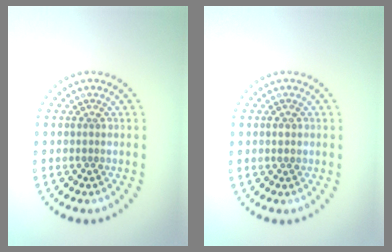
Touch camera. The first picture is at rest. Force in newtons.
{"total": 1.2, "press": 1.2, "slide": 0.0}